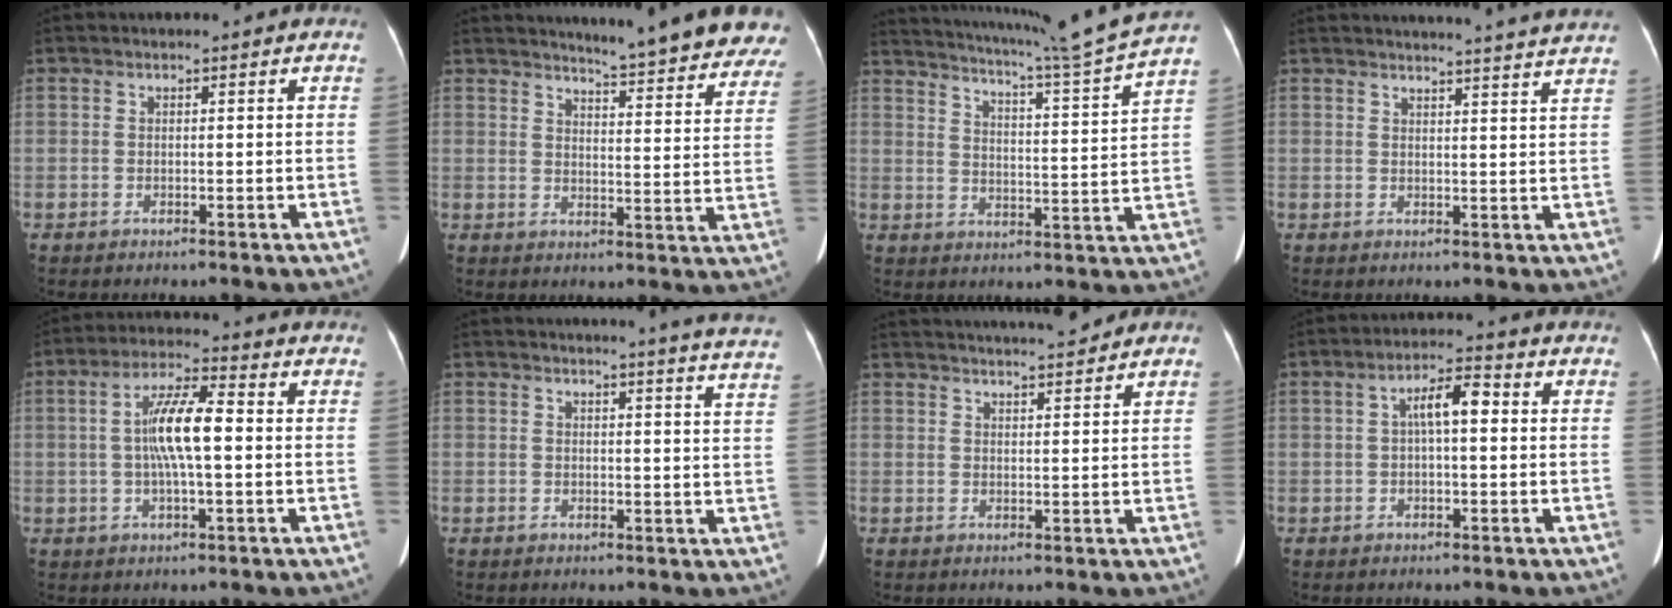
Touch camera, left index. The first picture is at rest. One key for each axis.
{"total": 20.3, "fx": 18.8, "fy": 1.9, "fz": 7.3, "tx": -0.078, "ty": -0.068, "tz": 0.211}
{"total": 17.1, "fx": 15.1, "fy": -2.6, "fz": 7.5, "tx": -0.136, "ty": -0.047, "tz": 0.199}
{"total": 15.0, "fx": 14.5, "fy": -0.9, "fz": 4.0, "tx": -0.053, "ty": -0.036, "tz": 0.157}
{"total": 8.7, "fx": 0.2, "fy": 1.5, "fz": 8.6, "tx": -0.165, "ty": 0.013, "tz": -0.001}
{"total": 13.2, "fx": 12.5, "fy": -1.0, "fz": 4.2, "tx": -0.047, "ty": -0.070, "tz": 0.119}
{"total": 8.9, "fx": 8.2, "fy": 0.4, "fz": 3.4, "tx": -0.049, "ty": 0.015, "tz": 0.113}
{"total": 5.2, "fx": 0.7, "fy": 1.5, "fz": 5.0, "tx": -0.086, "ty": 0.023, "tz": 0.010}